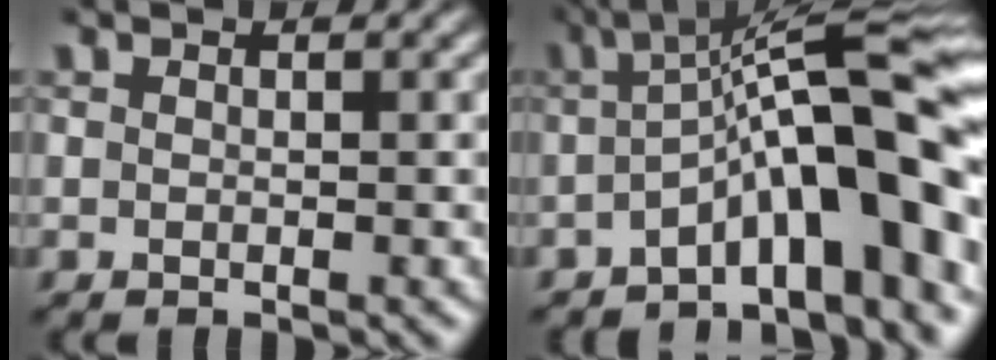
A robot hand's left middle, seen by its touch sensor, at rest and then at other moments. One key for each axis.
{"total": 11.8, "fx": -2.3, "fy": 2.6, "fz": 11.2, "tx": -0.152, "ty": 0.031, "tz": -0.041}